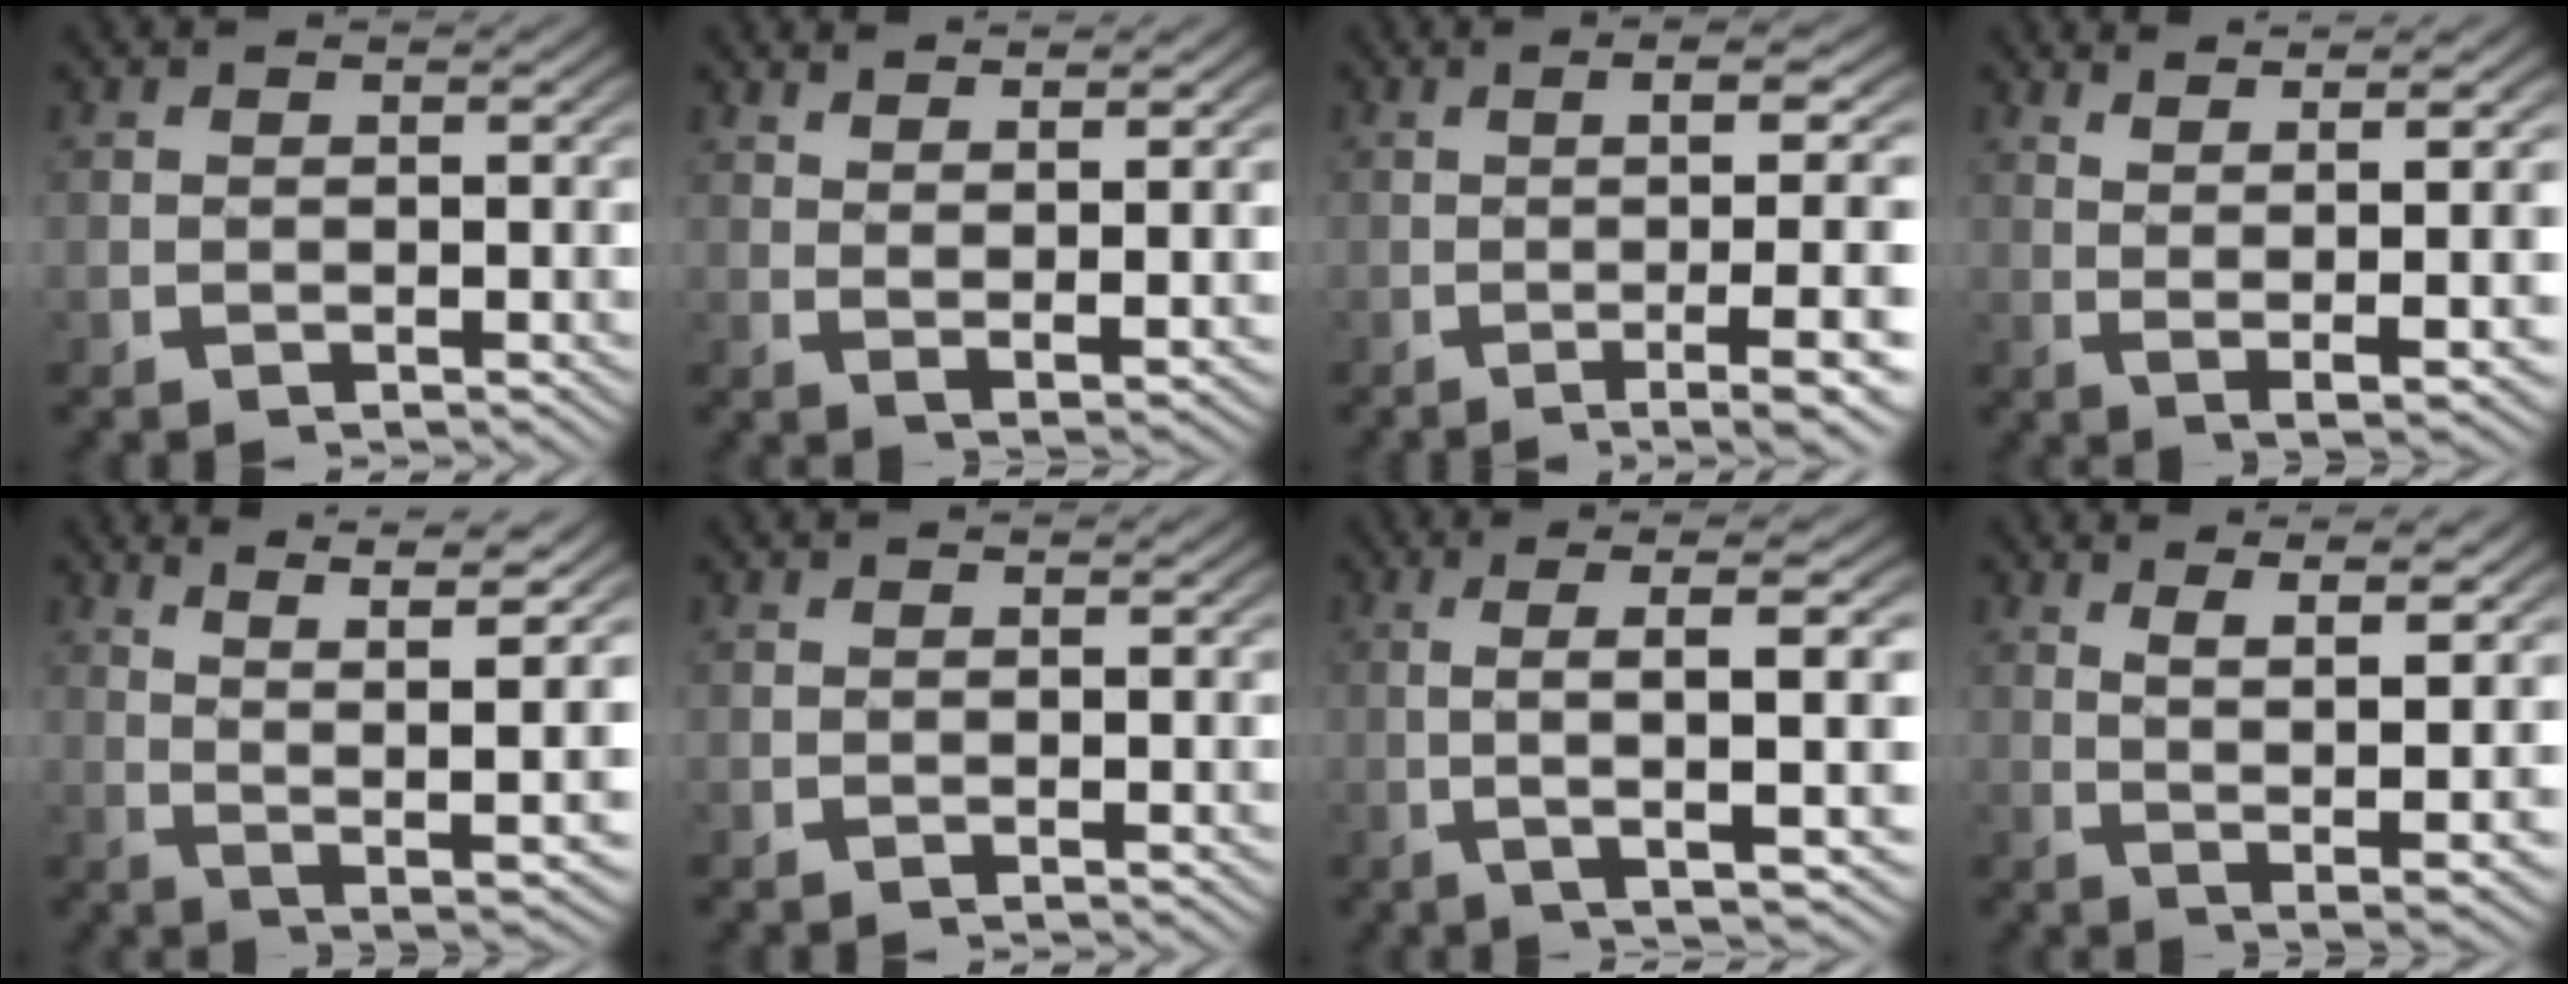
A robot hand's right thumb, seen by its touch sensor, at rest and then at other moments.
{"total": 3.1, "force": [2.6, 0.1, 1.8], "torque": [-0.032, 0.000, 0.052]}
{"total": 8.0, "force": [-1.6, 2.2, 7.6], "torque": [-0.116, -0.011, -0.015]}
{"total": 7.2, "force": [1.9, 1.8, 6.7], "torque": [-0.105, -0.008, 0.046]}
{"total": 11.0, "force": [4.1, 4.9, 8.9], "torque": [-0.130, 0.007, 0.058]}
{"total": 0.0}
{"total": 9.4, "force": [1.6, 2.3, 9.0], "torque": [-0.137, 0.018, 0.020]}
{"total": 6.3, "force": [2.1, 1.6, 5.7], "torque": [-0.097, -0.004, 0.039]}